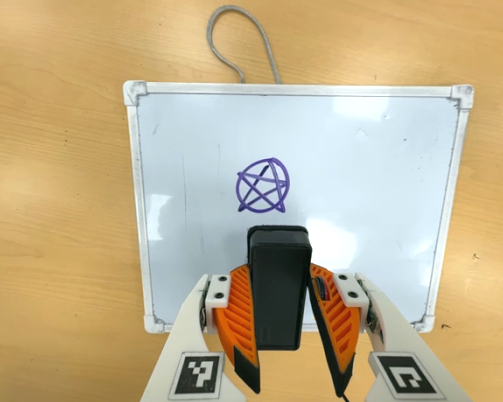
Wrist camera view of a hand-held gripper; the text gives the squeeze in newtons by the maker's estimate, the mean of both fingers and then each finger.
{"total": 6.7, "left": 5.5, "right": 7.9}